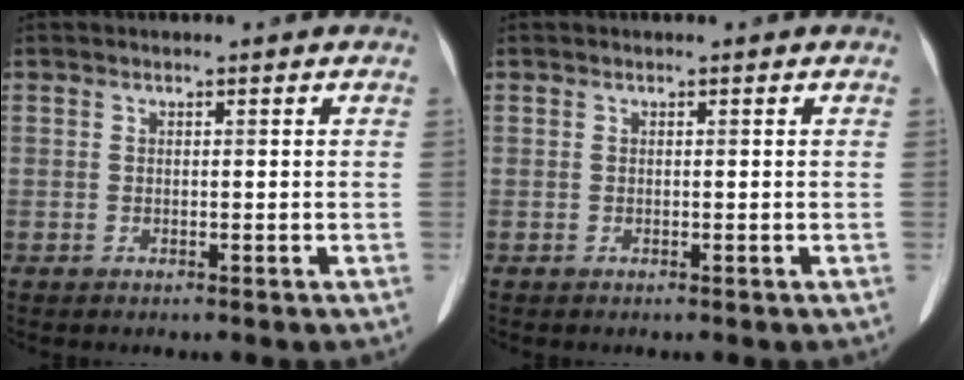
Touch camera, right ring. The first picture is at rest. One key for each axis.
{"total": 0.0}